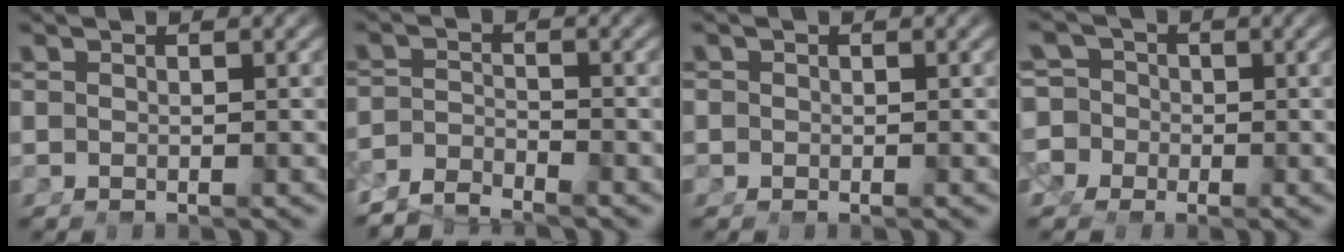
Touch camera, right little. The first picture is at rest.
{"total": 4.2, "force": [-3.8, 1.3, 1.0], "torque": [-0.016, -0.015, -0.063]}
{"total": 1.7, "force": [-0.6, 1.6, 0.1], "torque": [-0.014, -0.011, -0.008]}
{"total": 11.8, "force": [-1.4, 11.2, 3.3], "torque": [-0.106, -0.037, -0.034]}